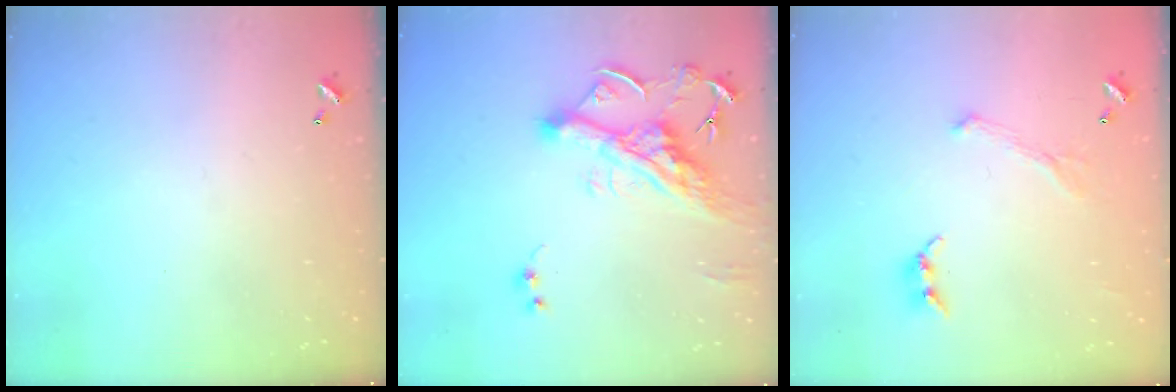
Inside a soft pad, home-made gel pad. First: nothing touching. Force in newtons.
{"total": 10.4, "press": 10.3, "slide": 1.5}
{"total": 2.7, "press": 2.6, "slide": 0.7}